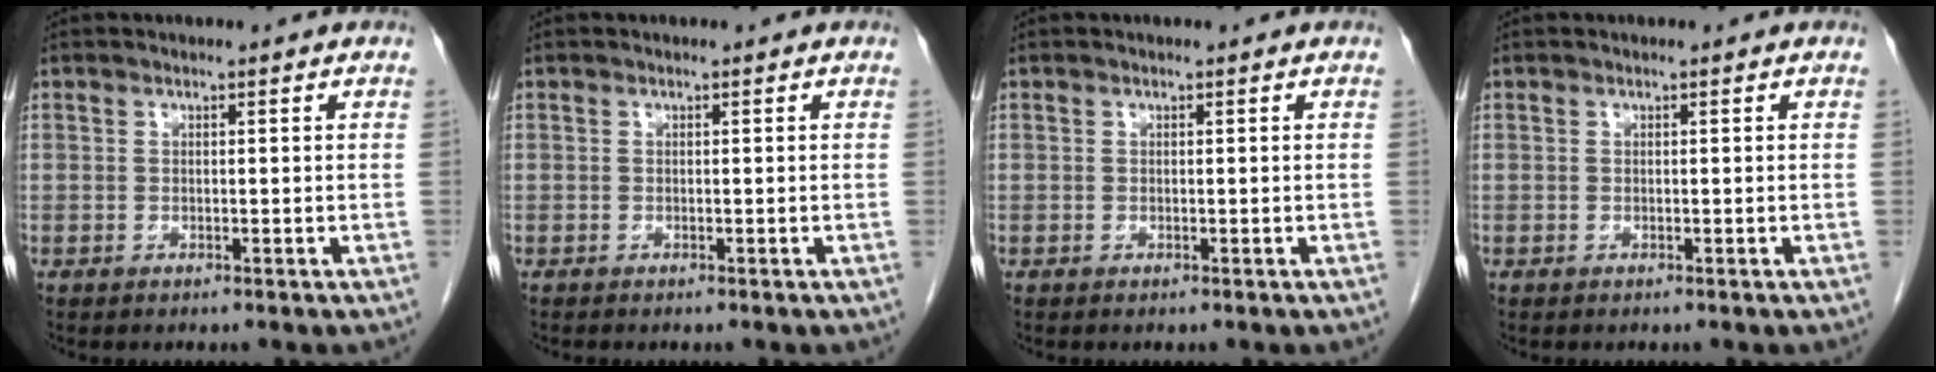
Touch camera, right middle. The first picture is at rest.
{"total": 0.0}
{"total": 0.0}
{"total": 0.0}